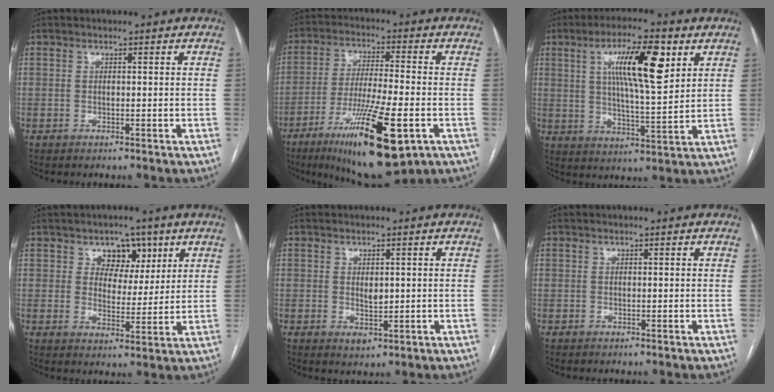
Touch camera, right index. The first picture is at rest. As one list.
[{"total": 17.5, "force": [-7.8, 2.8, 15.4], "torque": [-0.262, -0.032, -0.121]}, {"total": 12.7, "force": [4.9, 2.1, 11.5], "torque": [-0.200, 0.008, 0.082]}, {"total": 6.2, "force": [3.3, 4.4, 2.9], "torque": [-0.033, 0.010, 0.051]}, {"total": 2.4, "force": [0.1, 1.4, 2.0], "torque": [-0.033, -0.006, 0.008]}, {"total": 0.0}]